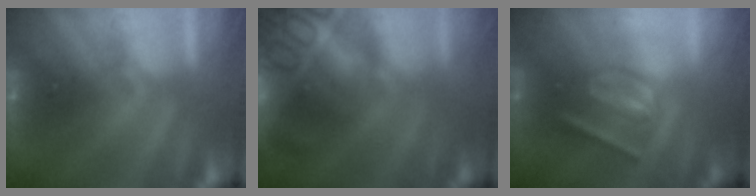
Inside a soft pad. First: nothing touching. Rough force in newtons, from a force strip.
{"total": 7.7}
{"total": 2.9}